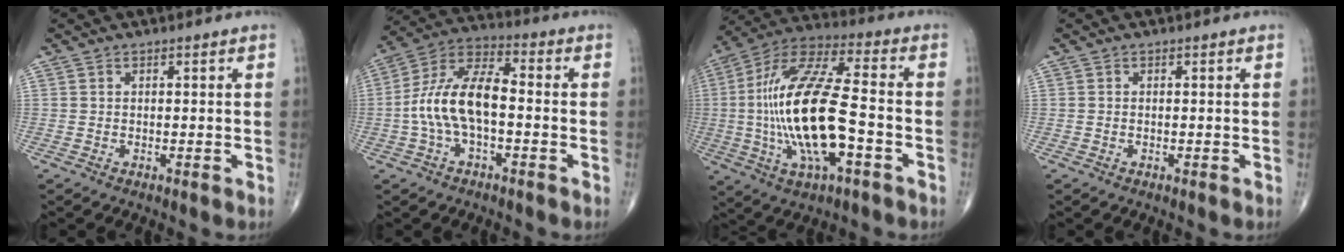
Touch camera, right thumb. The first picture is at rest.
{"total": 13.0, "force": [-1.7, 6.2, 11.3], "torque": [-0.228, 0.045, -0.038]}
{"total": 22.5, "force": [-3.4, 8.0, 20.8], "torque": [-0.427, 0.030, -0.055]}
{"total": 0.0}